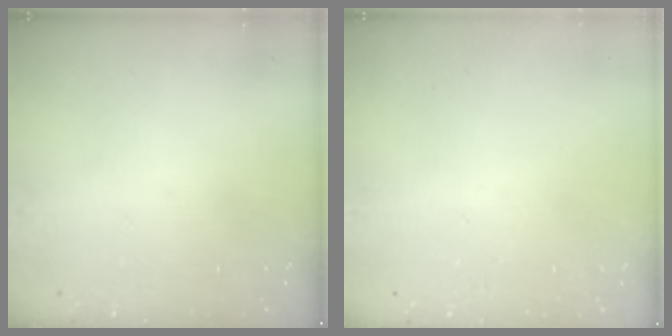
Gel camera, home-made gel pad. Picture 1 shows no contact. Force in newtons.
{"total": 2.6, "press": 2.6, "slide": 0.2}